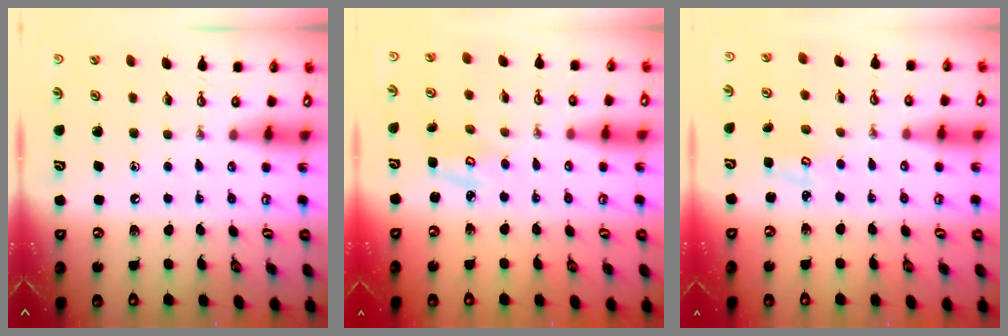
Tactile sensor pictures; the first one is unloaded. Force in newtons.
{"total": 3.2, "press": 3.2, "slide": 0.2}
{"total": 1.9, "press": 1.9, "slide": 0.2}